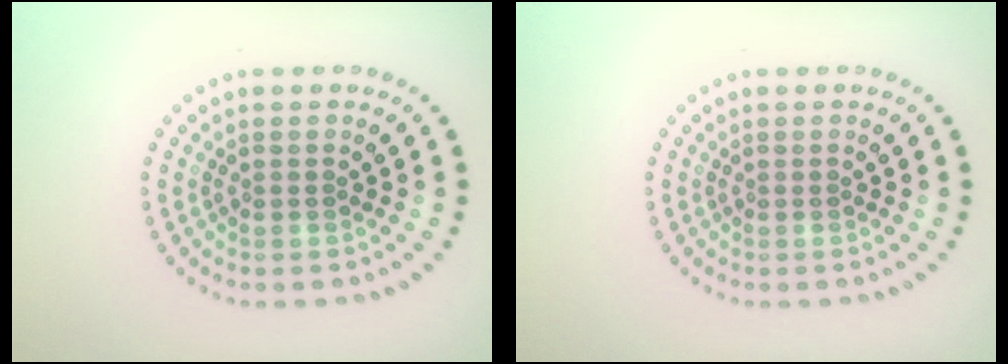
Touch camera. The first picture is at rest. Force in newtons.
{"total": 0.0}